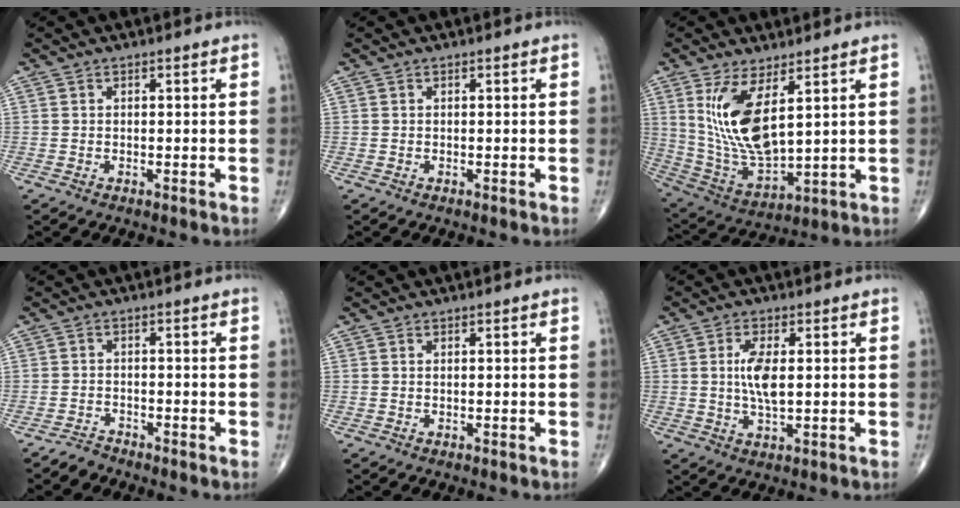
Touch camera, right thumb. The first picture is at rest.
{"total": 0.0}
{"total": 14.3, "force": [4.8, 5.6, 12.2], "torque": [-0.239, -0.034, 0.114]}
{"total": 1.8, "force": [-1.7, 0.4, -0.4], "torque": [0.012, -0.002, -0.036]}
{"total": 0.0}
{"total": 6.3, "force": [0.7, 2.5, 5.7], "torque": [-0.116, -0.008, 0.014]}